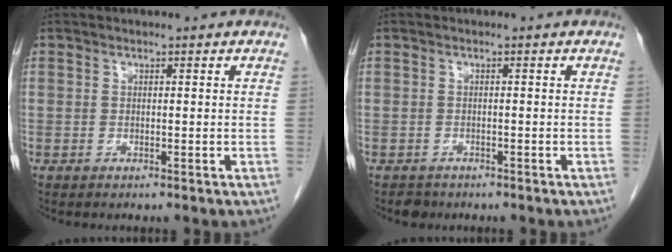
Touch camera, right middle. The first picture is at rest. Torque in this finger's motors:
{"motor_torque": [-0.31, -0.09, 0.01, -0.01]}